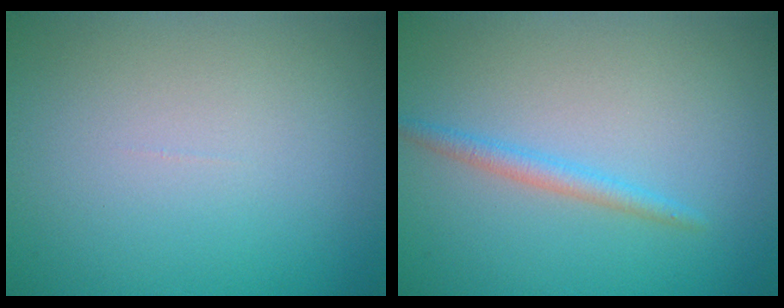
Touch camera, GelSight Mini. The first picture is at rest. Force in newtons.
{"total": 1.6, "press": 1.6, "slide": 0.1}